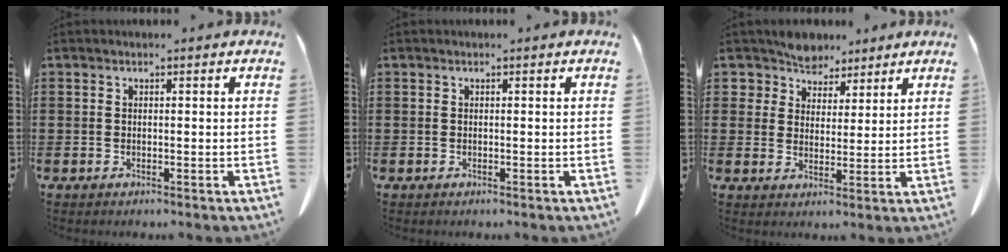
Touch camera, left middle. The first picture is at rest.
{"total": 0.0}
{"total": 5.6, "force": [5.1, 2.4, -0.2], "torque": [-0.028, -0.022, 0.095]}